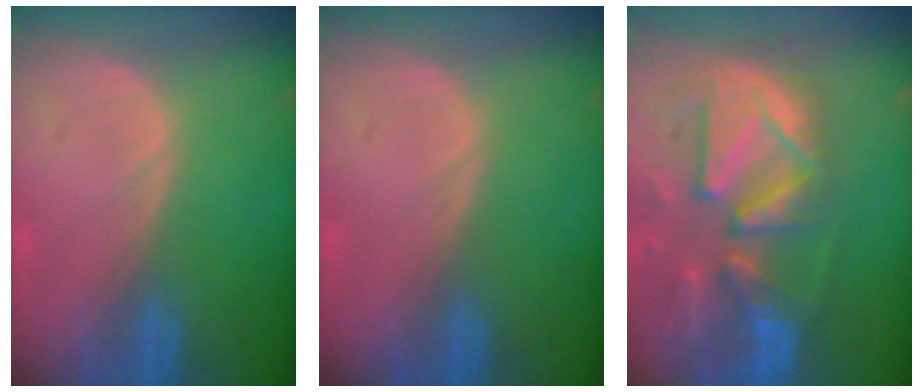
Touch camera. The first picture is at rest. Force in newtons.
{"total": 0.0}
{"total": 13.3, "press": 11.4, "slide": 6.7}